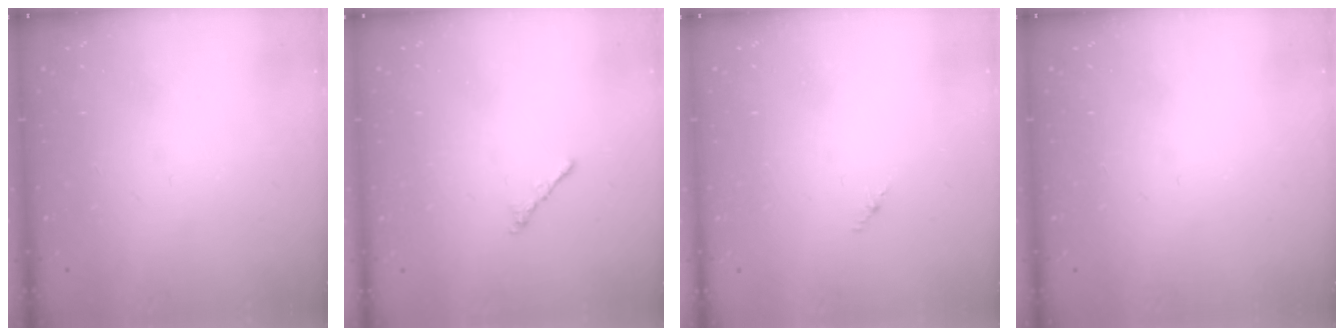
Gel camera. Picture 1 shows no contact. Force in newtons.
{"total": 0.9, "press": 0.7, "slide": 0.5}
{"total": 1.2, "press": 1.1, "slide": 0.6}
{"total": 0.0}